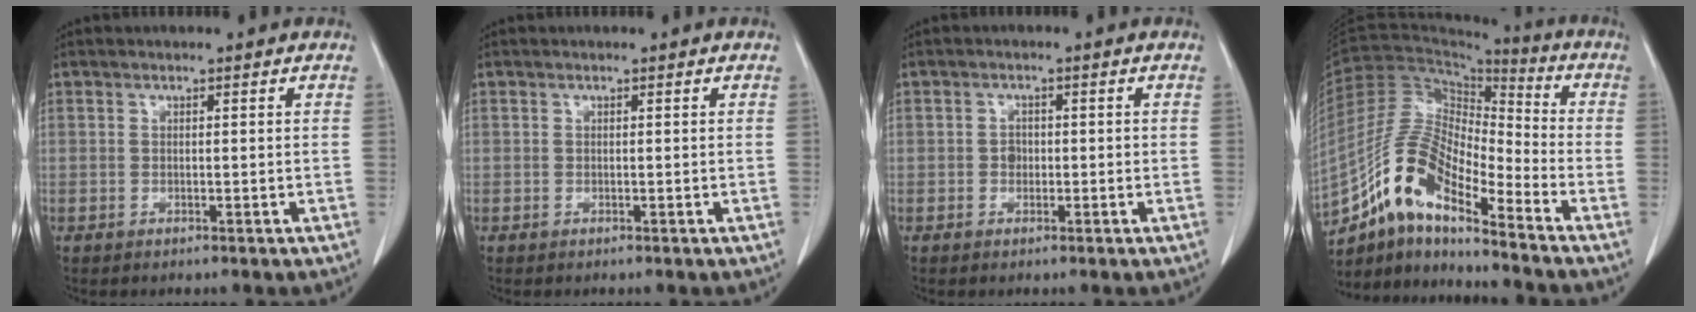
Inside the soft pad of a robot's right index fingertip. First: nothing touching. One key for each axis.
{"total": 0.0}
{"total": 1.5, "fx": -0.2, "fy": 1.3, "fz": 0.8, "tx": -0.011, "ty": 0.004, "tz": -0.003}
{"total": 13.1, "fx": -9.2, "fy": 3.4, "fz": 8.6, "tx": -0.174, "ty": 0.025, "tz": -0.168}